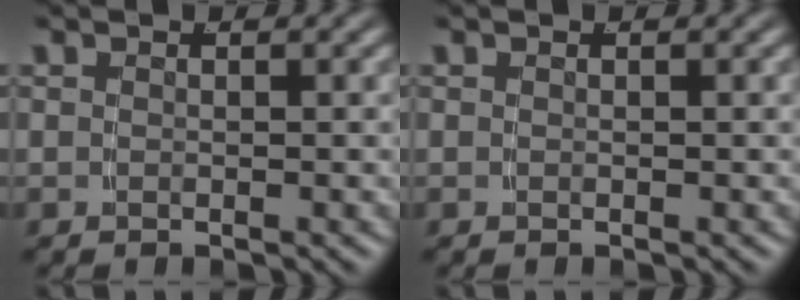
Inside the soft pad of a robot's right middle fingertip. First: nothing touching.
{"total": 0.0}